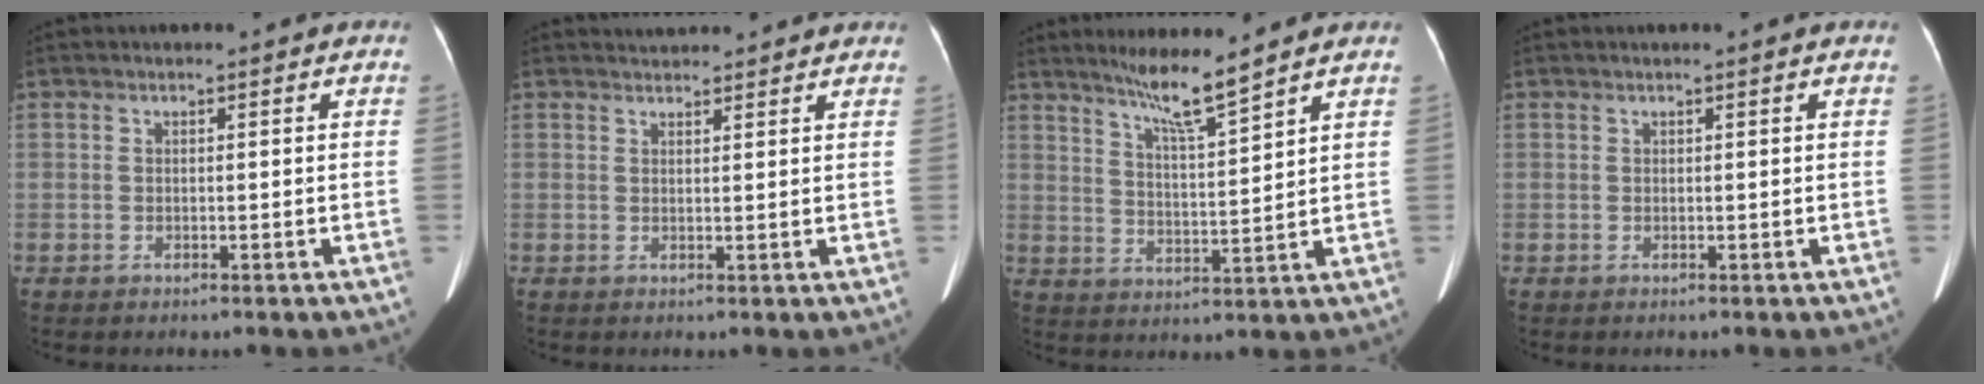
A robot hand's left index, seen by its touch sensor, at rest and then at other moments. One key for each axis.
{"total": 5.4, "fx": 5.2, "fy": 1.1, "fz": 1.1, "tx": -0.014, "ty": 0.026, "tz": 0.059}
{"total": 7.3, "fx": 6.0, "fy": -1.0, "fz": 4.1, "tx": -0.079, "ty": -0.014, "tz": 0.110}
{"total": 1.1, "fx": 1.0, "fy": -0.1, "fz": 0.5, "tx": -0.008, "ty": 0.012, "tz": 0.016}